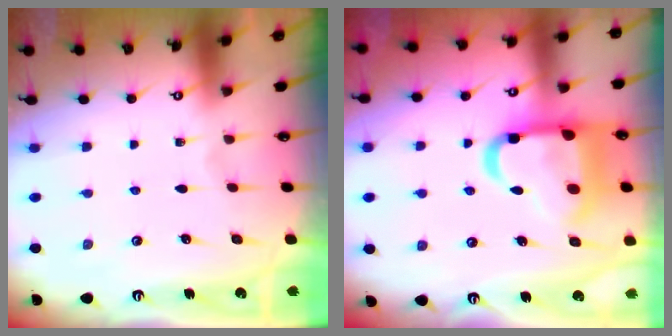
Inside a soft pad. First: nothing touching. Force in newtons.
{"total": 18.0, "press": 17.9, "slide": 1.7}